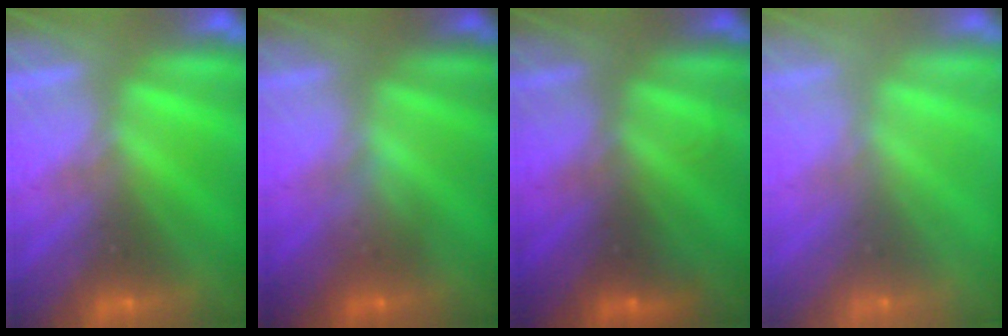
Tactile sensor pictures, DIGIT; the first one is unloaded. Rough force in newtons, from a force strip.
{"total": 1.0}
{"total": 1.7}
{"total": 10.8}